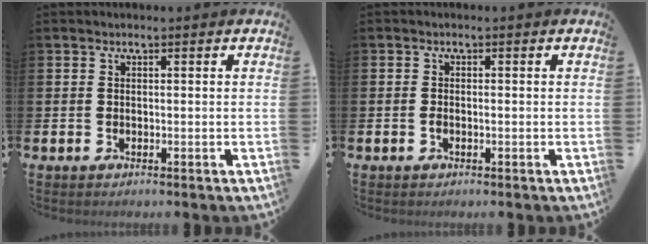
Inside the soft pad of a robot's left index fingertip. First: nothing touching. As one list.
[{"total": 0.5, "force": [-0.2, 0.2, 0.4], "torque": [-0.010, -0.002, -0.004]}]